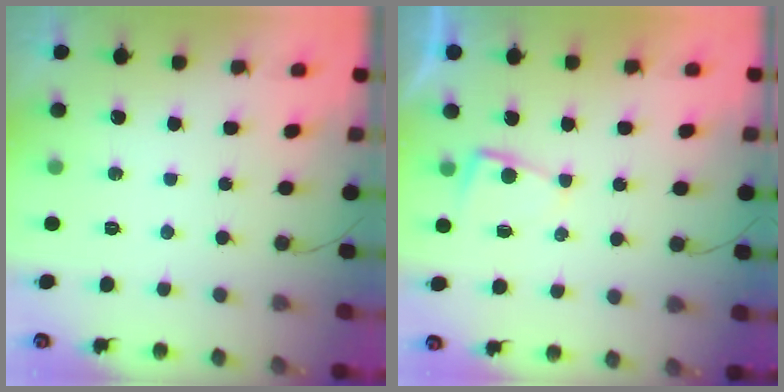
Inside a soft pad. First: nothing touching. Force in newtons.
{"total": 2.0, "press": 2.0, "slide": 0.4}